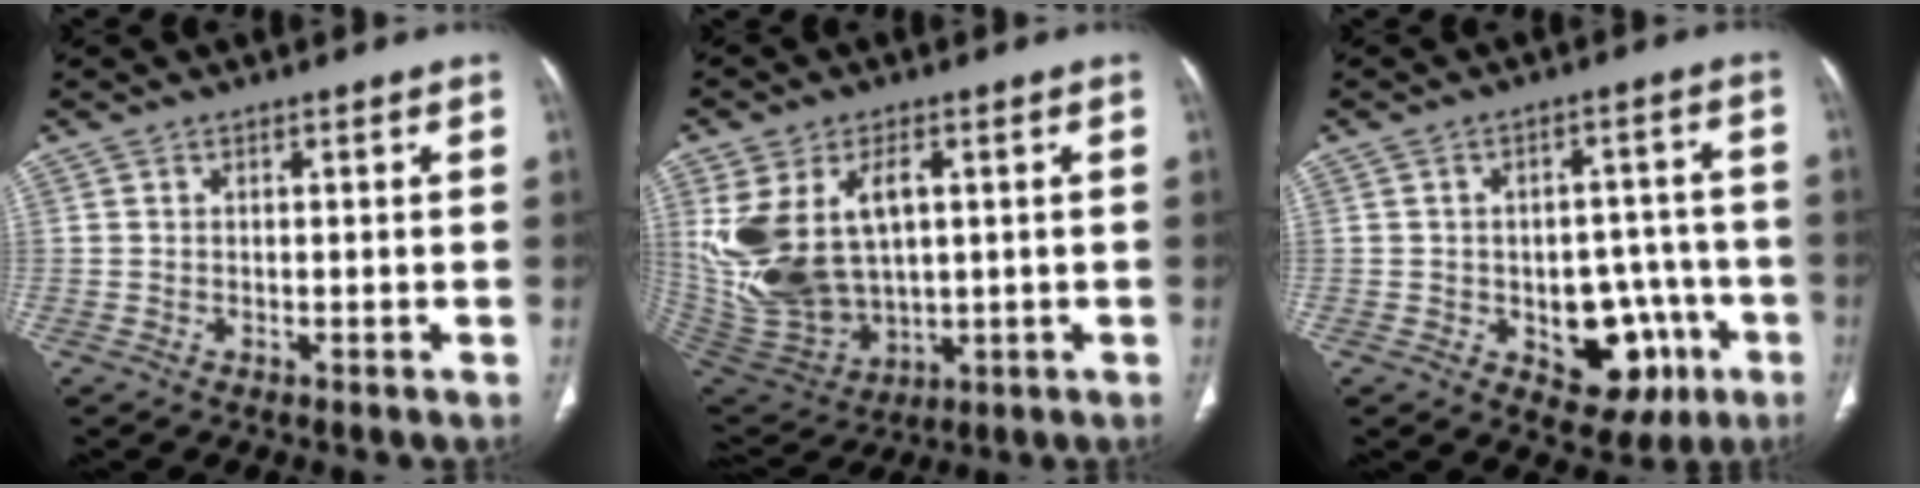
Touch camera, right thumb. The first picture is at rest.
{"total": 18.7, "force": [3.3, 11.8, 14.2], "torque": [-0.291, -0.014, 0.091]}
{"total": 13.0, "force": [-4.4, 8.4, 8.9], "torque": [-0.069, 0.034, -0.045]}